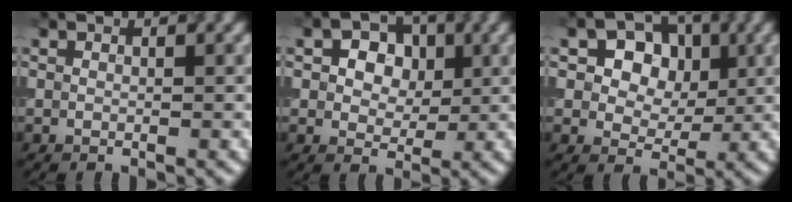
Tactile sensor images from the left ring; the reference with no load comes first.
{"total": 4.6, "force": [1.3, 3.3, 2.9], "torque": [-0.041, 0.009, 0.000]}
{"total": 6.3, "force": [1.9, 4.8, 3.6], "torque": [-0.060, 0.011, 0.013]}